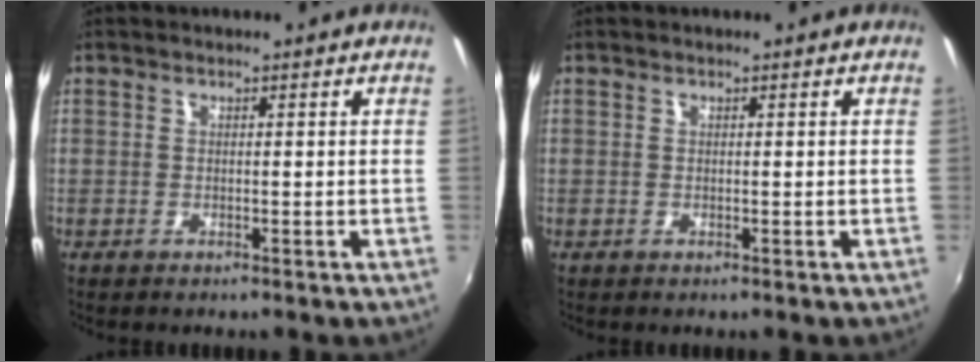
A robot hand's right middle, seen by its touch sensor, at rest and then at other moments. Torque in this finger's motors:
{"motor_torque": [-0.05, -0.02, 0.00, 0.00]}